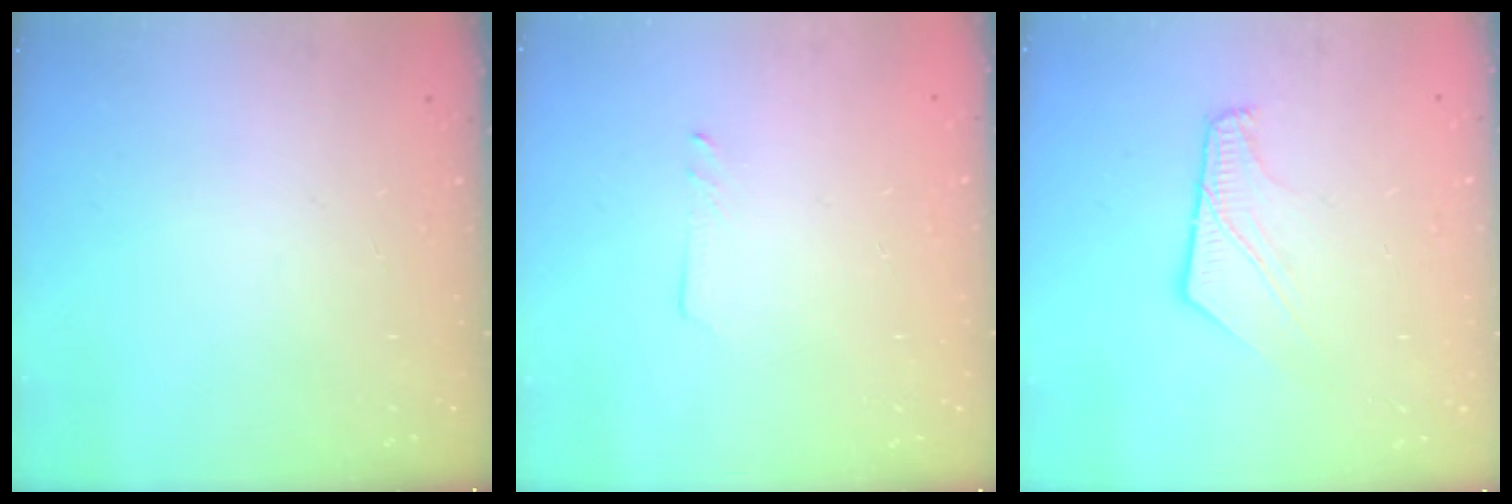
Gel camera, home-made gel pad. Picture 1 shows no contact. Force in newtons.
{"total": 1.3, "press": 1.2, "slide": 0.1}
{"total": 7.9, "press": 7.9, "slide": 0.3}